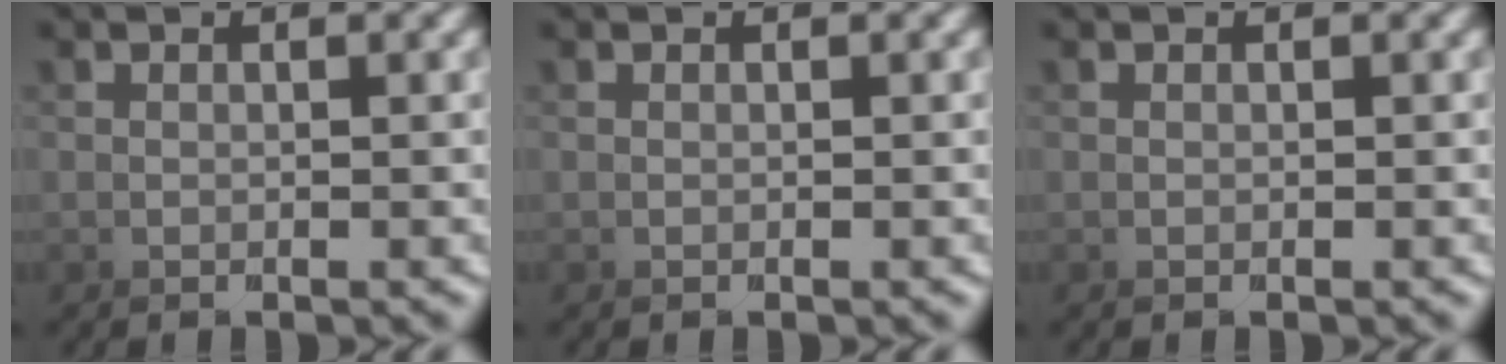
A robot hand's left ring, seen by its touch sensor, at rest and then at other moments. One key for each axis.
{"total": 0.0}
{"total": 0.0}